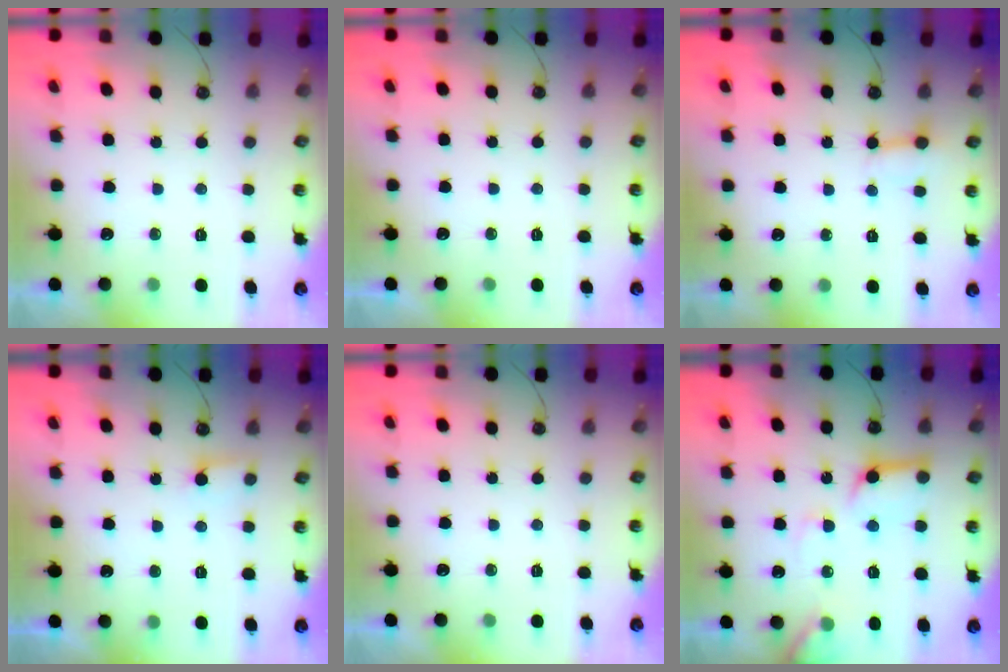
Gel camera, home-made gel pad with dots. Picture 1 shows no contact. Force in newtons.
{"total": 0.0}
{"total": 2.5, "press": 2.5, "slide": 0.2}
{"total": 4.7, "press": 4.6, "slide": 0.4}
{"total": 0.0}
{"total": 13.9, "press": 13.8, "slide": 1.6}